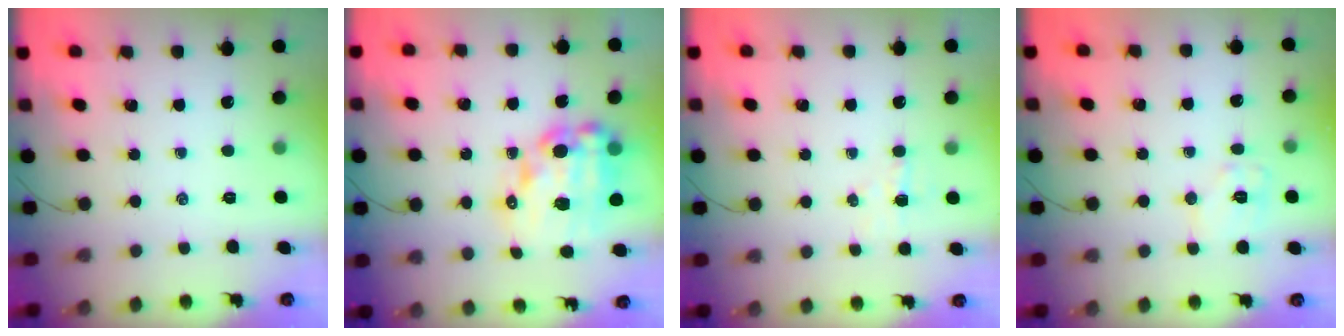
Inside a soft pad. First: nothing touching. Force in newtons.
{"total": 17.1, "press": 16.7, "slide": 3.8}
{"total": 3.7, "press": 3.6, "slide": 0.8}
{"total": 8.0, "press": 8.0, "slide": 0.7}